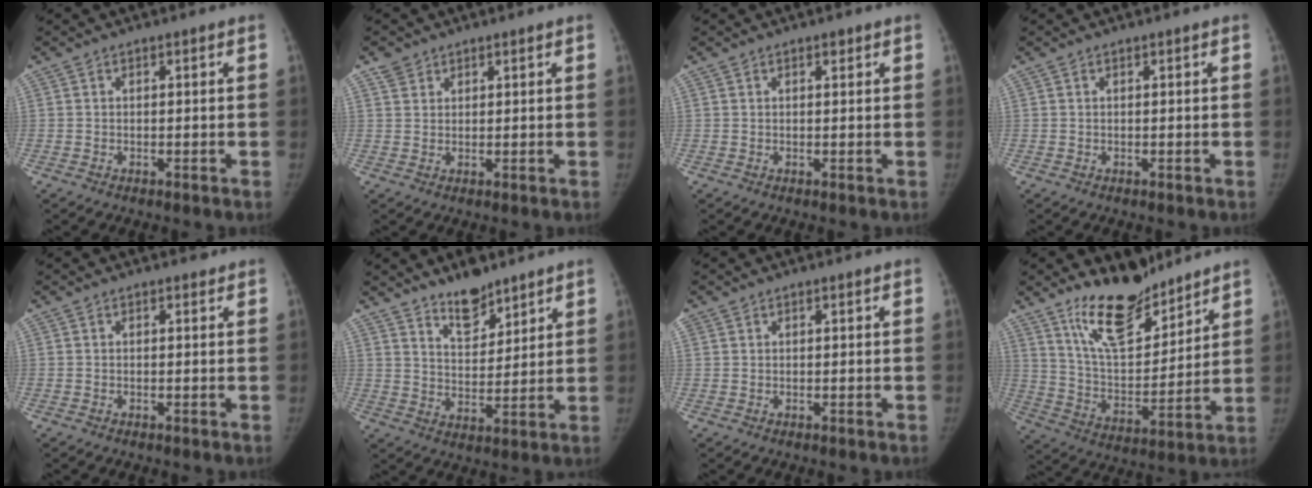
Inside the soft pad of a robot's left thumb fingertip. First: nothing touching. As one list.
[{"total": 2.3, "force": [1.7, 1.6, 0.3], "torque": [0.007, -0.004, 0.029]}, {"total": 0.9, "force": [0.6, 0.5, 0.5], "torque": [-0.004, -0.003, 0.009]}, {"total": 0.0}, {"total": 0.5, "force": [0.5, 0.3, 0.0], "torque": [-0.003, -0.003, 0.004]}, {"total": 8.2, "force": [6.6, 3.3, 3.8], "torque": [-0.037, -0.053, 0.117]}, {"total": 0.7, "force": [0.5, 0.4, 0.1], "torque": [0.001, -0.004, 0.009]}, {"total": 15.8, "force": [12.2, 6.1, 8.0], "torque": [-0.096, -0.084, 0.223]}]